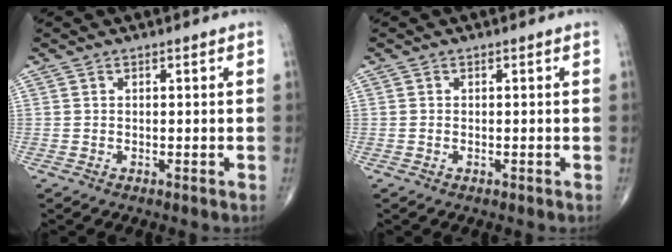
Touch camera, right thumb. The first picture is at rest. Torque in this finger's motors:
{"motor_torque": [-0.28, -0.16, 0.00, 0.08, 0.01]}